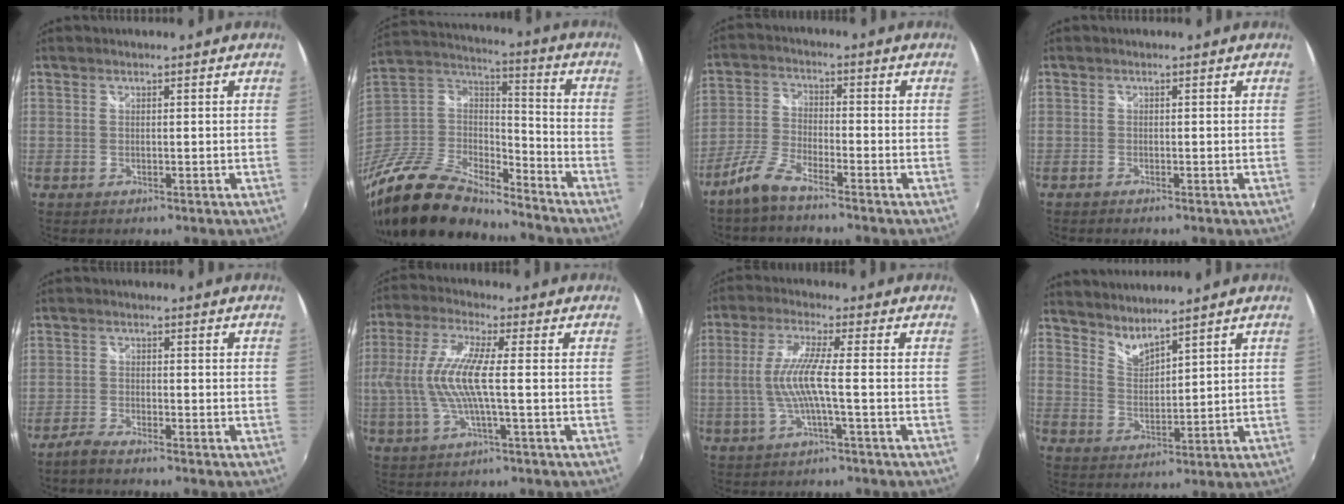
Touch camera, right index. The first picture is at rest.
{"total": 24.6, "force": [-19.3, 9.3, 12.1], "torque": [-0.265, -0.011, -0.349]}
{"total": 6.2, "force": [-5.1, 1.2, 3.4], "torque": [-0.082, 0.001, -0.107]}
{"total": 0.7, "force": [-0.6, 0.1, 0.2], "torque": [-0.006, -0.003, -0.014]}
{"total": 3.3, "force": [-3.0, 0.3, 1.3], "torque": [-0.047, -0.005, -0.063]}
{"total": 11.1, "force": [-0.8, 1.5, 11.0], "torque": [-0.226, 0.000, -0.014]}
{"total": 7.7, "force": [-1.4, -0.3, 7.5], "torque": [-0.161, -0.003, -0.020]}
{"total": 5.2, "force": [4.9, 0.5, 1.6], "torque": [-0.026, -0.006, 0.091]}